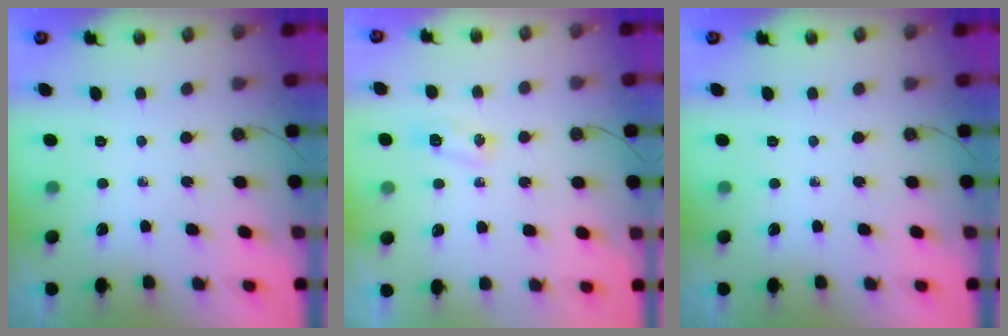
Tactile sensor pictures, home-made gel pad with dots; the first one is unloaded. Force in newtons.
{"total": 4.8, "press": 4.7, "slide": 0.8}
{"total": 0.0}